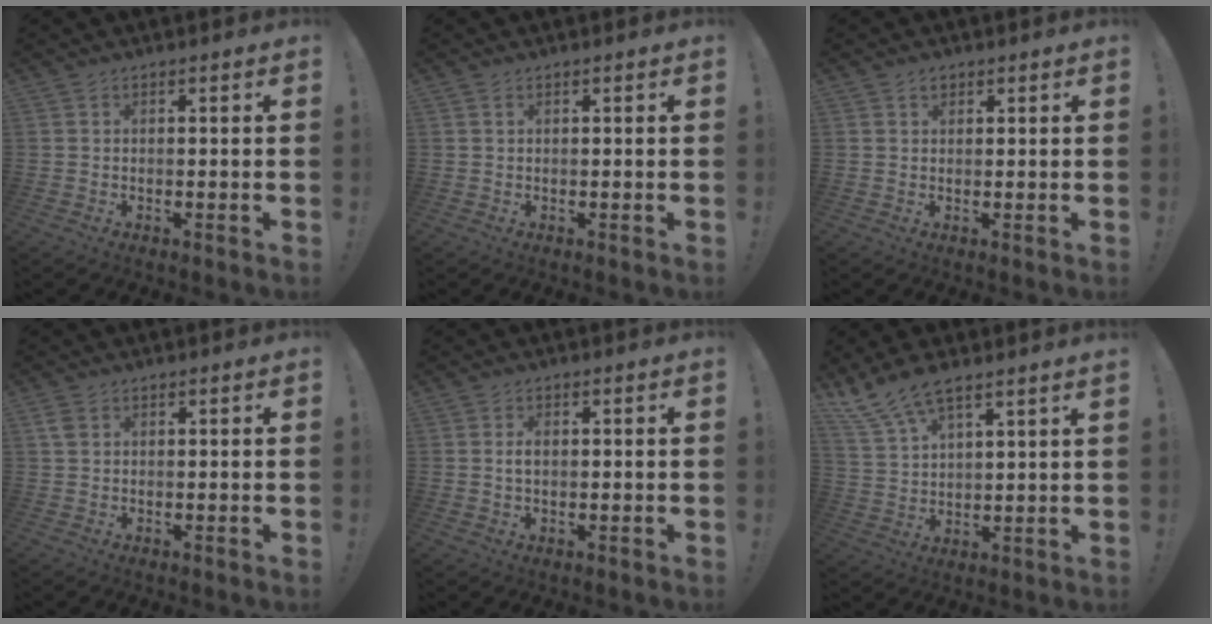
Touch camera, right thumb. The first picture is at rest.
{"total": 0.6, "force": [0.4, 0.2, 0.4], "torque": [-0.008, 0.000, 0.008]}
{"total": 1.7, "force": [1.1, 1.1, 0.7], "torque": [0.000, -0.005, 0.019]}
{"total": 2.5, "force": [1.0, 1.6, 1.6], "torque": [-0.025, 0.002, 0.019]}
{"total": 2.4, "force": [0.2, 1.5, 1.9], "torque": [-0.023, -0.001, 0.000]}
{"total": 8.6, "force": [7.3, 1.5, 4.3], "torque": [-0.097, -0.035, 0.140]}